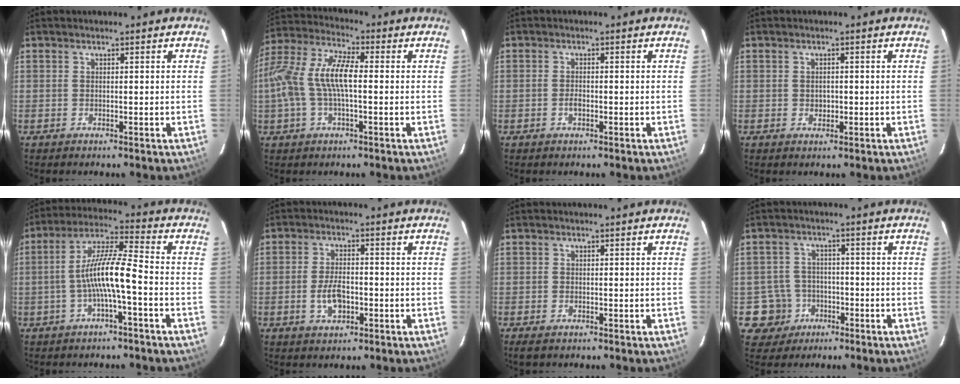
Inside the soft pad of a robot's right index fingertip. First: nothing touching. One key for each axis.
{"total": 13.4, "fx": -0.6, "fy": 5.0, "fz": 12.4, "tx": -0.257, "ty": 0.015, "tz": -0.016}
{"total": 1.6, "fx": -0.6, "fy": 0.9, "fz": 1.2, "tx": -0.026, "ty": 0.003, "tz": -0.012}
{"total": 1.5, "fx": -0.2, "fy": 1.3, "fz": 0.8, "tx": -0.009, "ty": 0.002, "tz": -0.002}
{"total": 9.5, "fx": -2.7, "fy": 0.8, "fz": 9.1, "tx": -0.187, "ty": 0.017, "tz": -0.052}
{"total": 5.6, "fx": -1.8, "fy": 3.0, "fz": 4.4, "tx": -0.092, "ty": 0.001, "tz": -0.028}
{"total": 1.7, "fx": -1.2, "fy": 0.9, "fz": 0.8, "tx": -0.017, "ty": -0.007, "tz": -0.024}
{"total": 6.7, "fx": -2.7, "fy": 6.1, "fz": 0.1, "tx": -0.021, "ty": 0.027, "tz": -0.039}